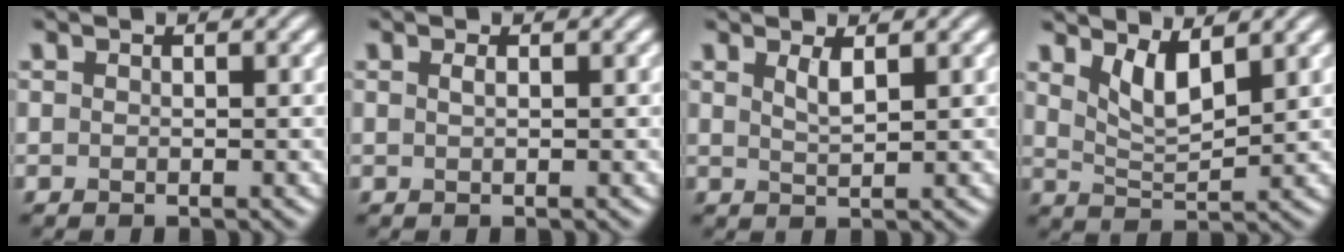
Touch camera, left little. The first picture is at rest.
{"total": 0.7, "force": [0.2, 0.3, 0.6], "torque": [-0.011, 0.005, 0.003]}
{"total": 1.6, "force": [0.9, 0.4, 1.3], "torque": [-0.025, -0.002, 0.017]}
{"total": 3.5, "force": [2.1, 1.0, 2.6], "torque": [-0.055, -0.010, 0.044]}